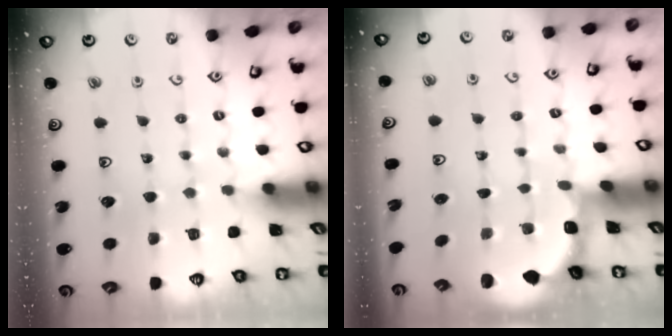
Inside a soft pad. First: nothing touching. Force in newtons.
{"total": 1.9, "press": 1.7, "slide": 0.8}